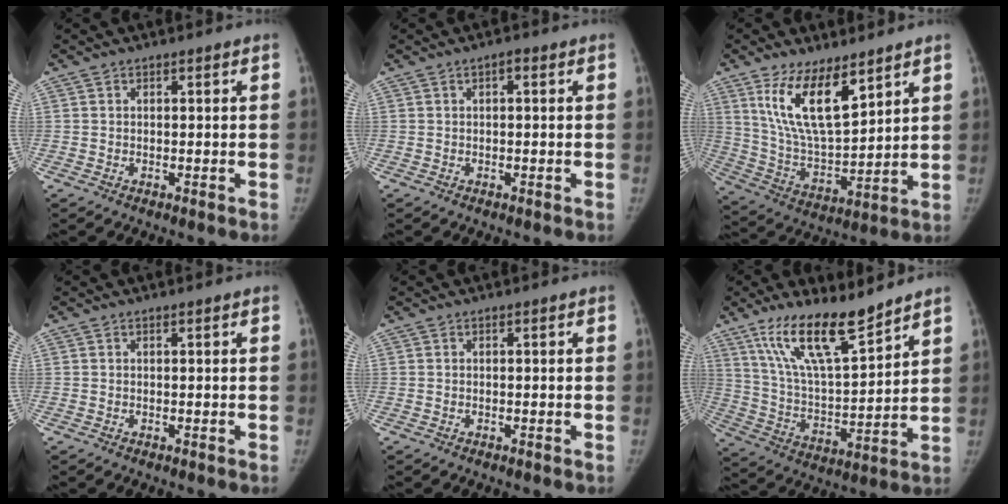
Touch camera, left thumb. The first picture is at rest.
{"total": 1.0, "force": [0.2, 0.4, 0.8], "torque": [-0.008, 0.004, -0.001]}
{"total": 14.9, "force": [8.6, 5.8, 10.7], "torque": [-0.175, -0.050, 0.177]}
{"total": 0.0}
{"total": 0.0}
{"total": 16.4, "force": [11.8, 4.2, 10.6], "torque": [-0.167, -0.066, 0.227]}